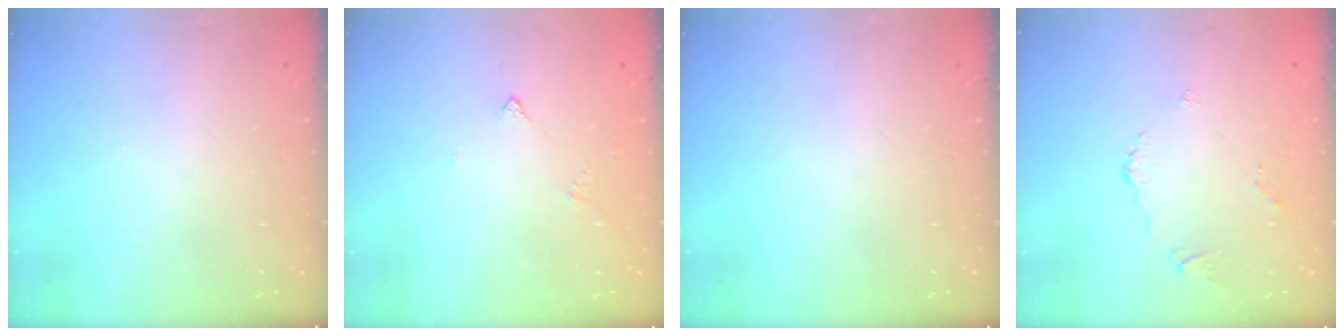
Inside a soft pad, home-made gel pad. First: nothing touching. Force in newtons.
{"total": 2.9, "press": 2.9, "slide": 0.5}
{"total": 0.0}
{"total": 3.1, "press": 3.0, "slide": 0.6}